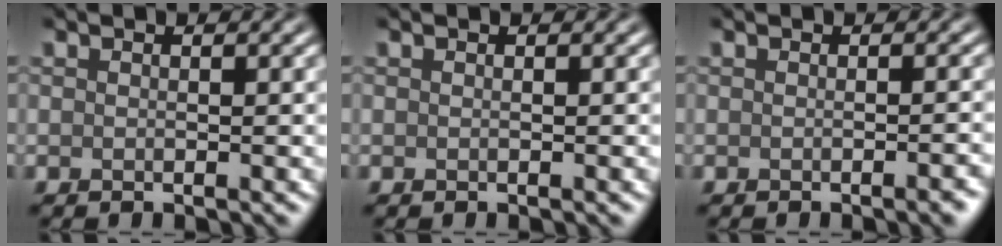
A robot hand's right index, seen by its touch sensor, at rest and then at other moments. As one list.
[{"total": 0.0}, {"total": 1.5, "force": [-0.7, 0.4, 1.3], "torque": [-0.010, 0.000, -0.010]}]